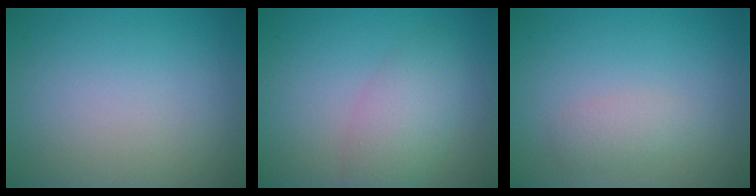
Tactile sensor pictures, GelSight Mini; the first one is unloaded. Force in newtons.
{"total": 3.7, "press": 3.7, "slide": 0.1}
{"total": 1.5, "press": 1.5, "slide": 0.1}